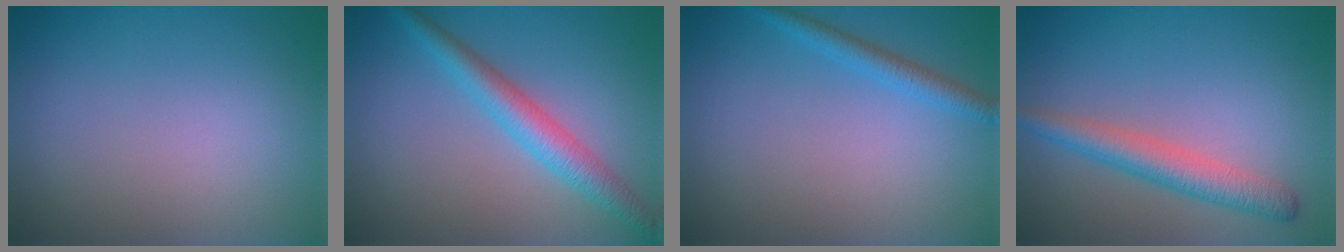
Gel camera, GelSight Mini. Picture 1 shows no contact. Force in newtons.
{"total": 3.5, "press": 3.5, "slide": 0.1}
{"total": 1.9, "press": 1.9, "slide": 0.1}
{"total": 3.5, "press": 3.4, "slide": 0.3}